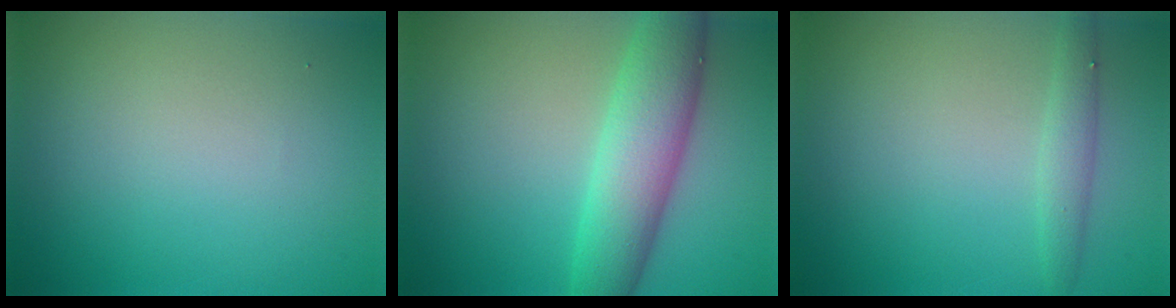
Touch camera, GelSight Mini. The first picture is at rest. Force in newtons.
{"total": 6.5, "press": 6.5, "slide": 0.2}
{"total": 1.6, "press": 1.6, "slide": 0.0}